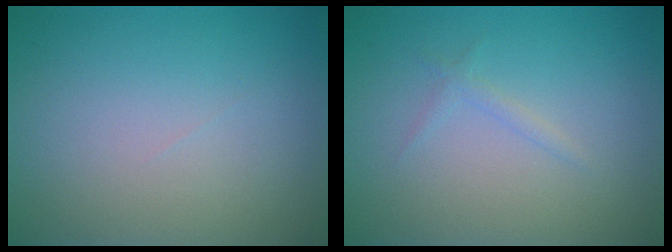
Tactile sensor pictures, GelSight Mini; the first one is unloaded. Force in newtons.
{"total": 0.8, "press": 0.8, "slide": 0.0}